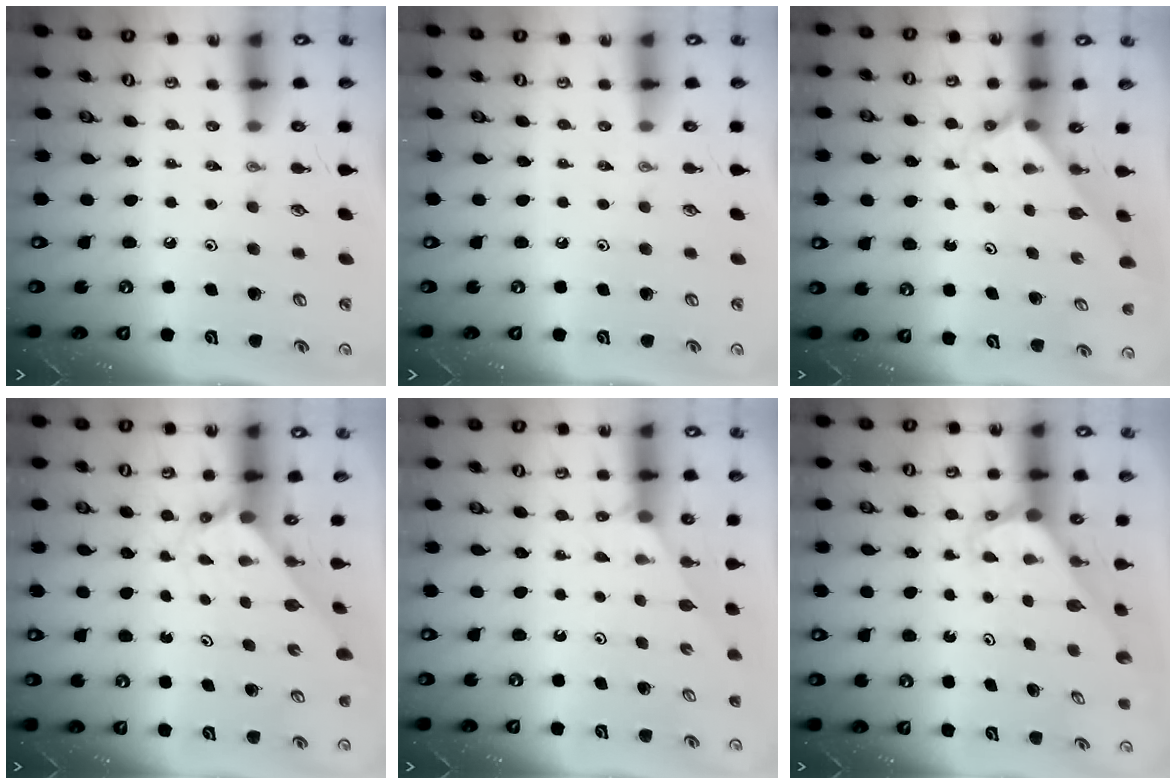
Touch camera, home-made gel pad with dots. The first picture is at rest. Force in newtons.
{"total": 0.0}
{"total": 1.9, "press": 1.9, "slide": 0.1}
{"total": 2.0, "press": 2.0, "slide": 0.2}
{"total": 1.8, "press": 1.7, "slide": 0.3}
{"total": 3.1, "press": 3.1, "slide": 0.2}